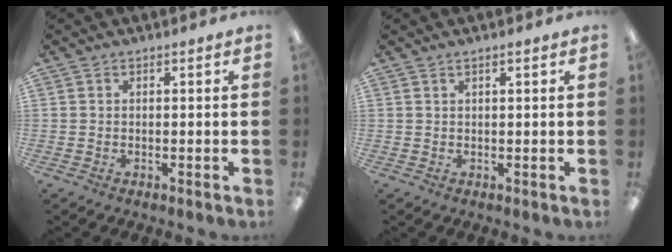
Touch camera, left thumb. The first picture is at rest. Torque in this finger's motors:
{"motor_torque": [-0.32, -0.06, -0.05, 0.05, 0.04]}